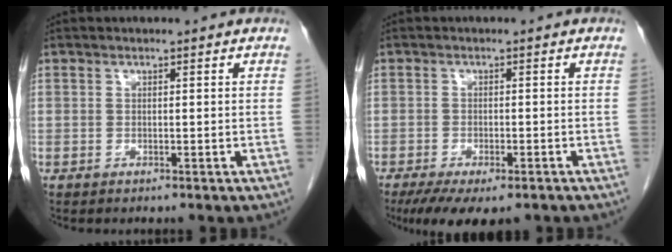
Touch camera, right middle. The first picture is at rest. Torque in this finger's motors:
{"motor_torque": [1.03, -0.82, 0.10, 0.04]}